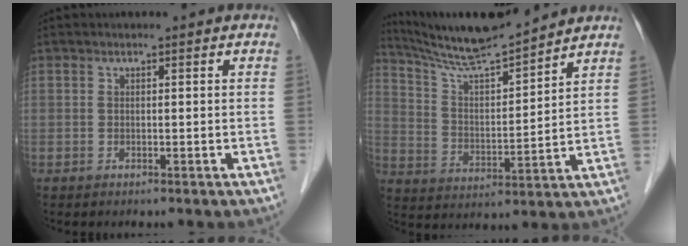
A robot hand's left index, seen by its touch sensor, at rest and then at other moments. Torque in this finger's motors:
{"motor_torque": [0.19, -0.08, 0.35, 0.11]}